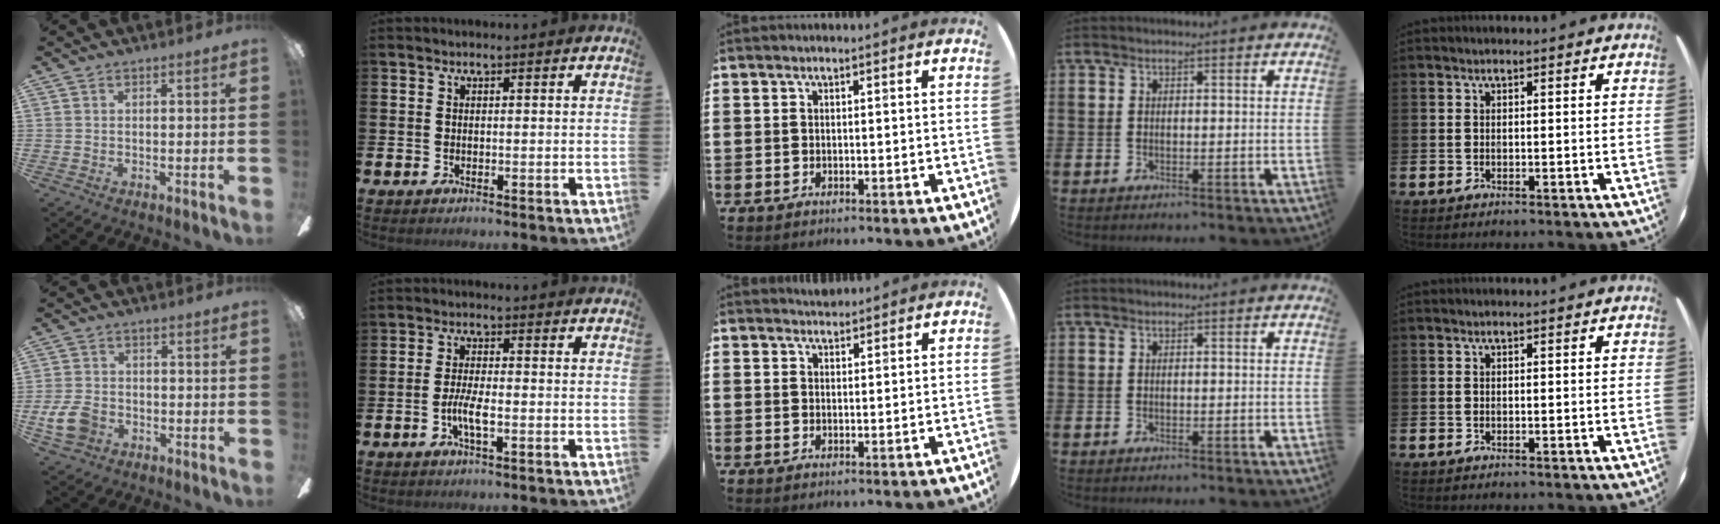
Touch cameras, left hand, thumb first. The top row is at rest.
{"thumb": {"total": 7.8, "force": [-2.9, 5.7, 4.5], "torque": [-0.110, 0.015, -0.055]}, "index": {"total": 3.4, "force": [-1.0, 0.9, 3.1], "torque": [-0.069, 0.003, -0.020]}, "middle": {"total": 1.8, "force": [1.7, 0.3, -0.1], "torque": [0.001, 0.001, 0.033]}}